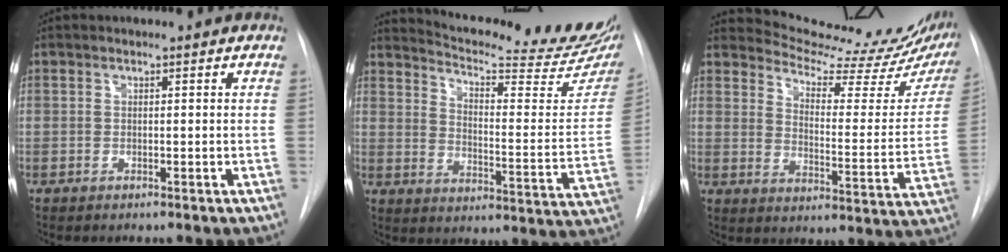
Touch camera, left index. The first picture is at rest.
{"total": 25.3, "force": [22.8, 3.1, 10.6], "torque": [-0.154, -0.092, 0.282]}
{"total": 20.4, "force": [19.7, 1.9, 5.0], "torque": [-0.076, -0.103, 0.243]}